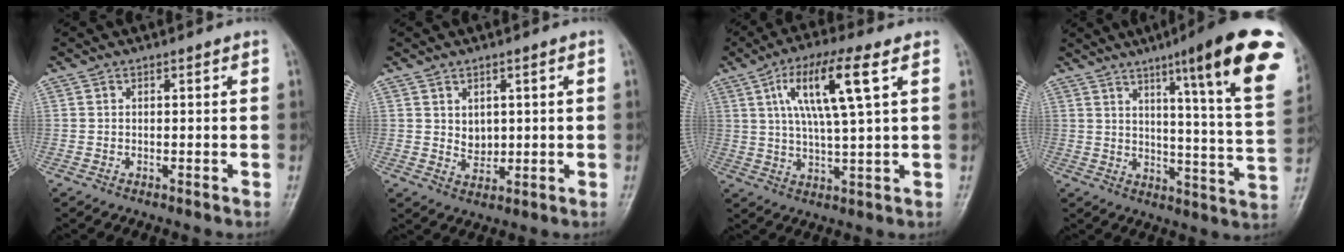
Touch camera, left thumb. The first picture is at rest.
{"total": 3.1, "force": [0.8, 2.4, 1.7], "torque": [-0.013, -0.010, 0.021]}
{"total": 12.4, "force": [4.5, 2.1, 11.4], "torque": [-0.224, 0.000, 0.080]}
{"total": 22.8, "force": [11.9, 2.6, 19.3], "torque": [-0.240, -0.045, 0.153]}